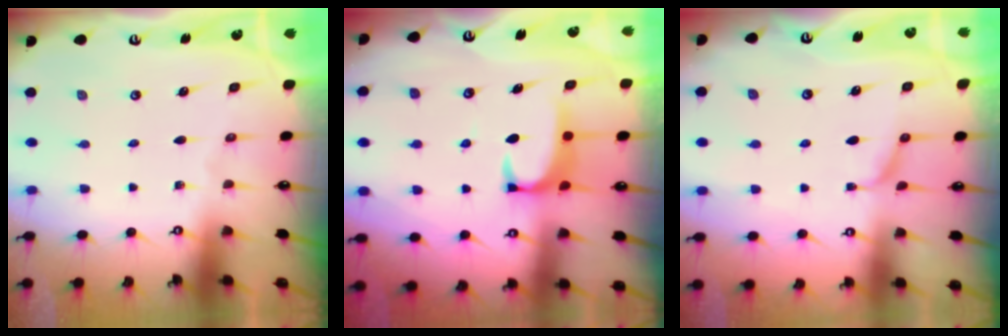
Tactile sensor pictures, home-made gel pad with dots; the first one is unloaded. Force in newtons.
{"total": 1.9, "press": 1.9, "slide": 0.3}
{"total": 1.2, "press": 1.0, "slide": 0.6}